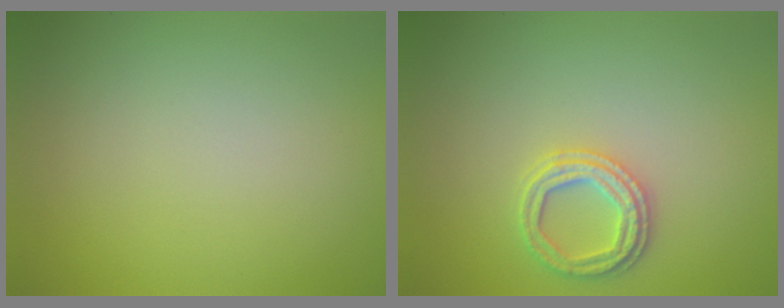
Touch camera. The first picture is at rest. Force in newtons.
{"total": 2.7, "press": 2.7, "slide": 0.5}